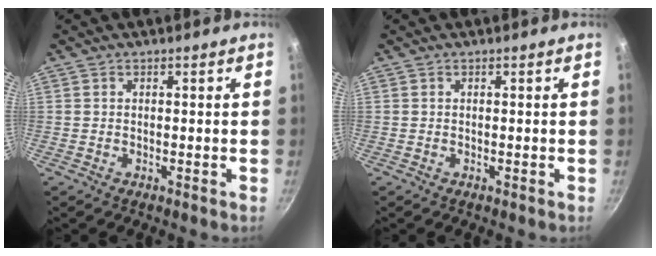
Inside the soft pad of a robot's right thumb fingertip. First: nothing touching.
{"total": 0.0}